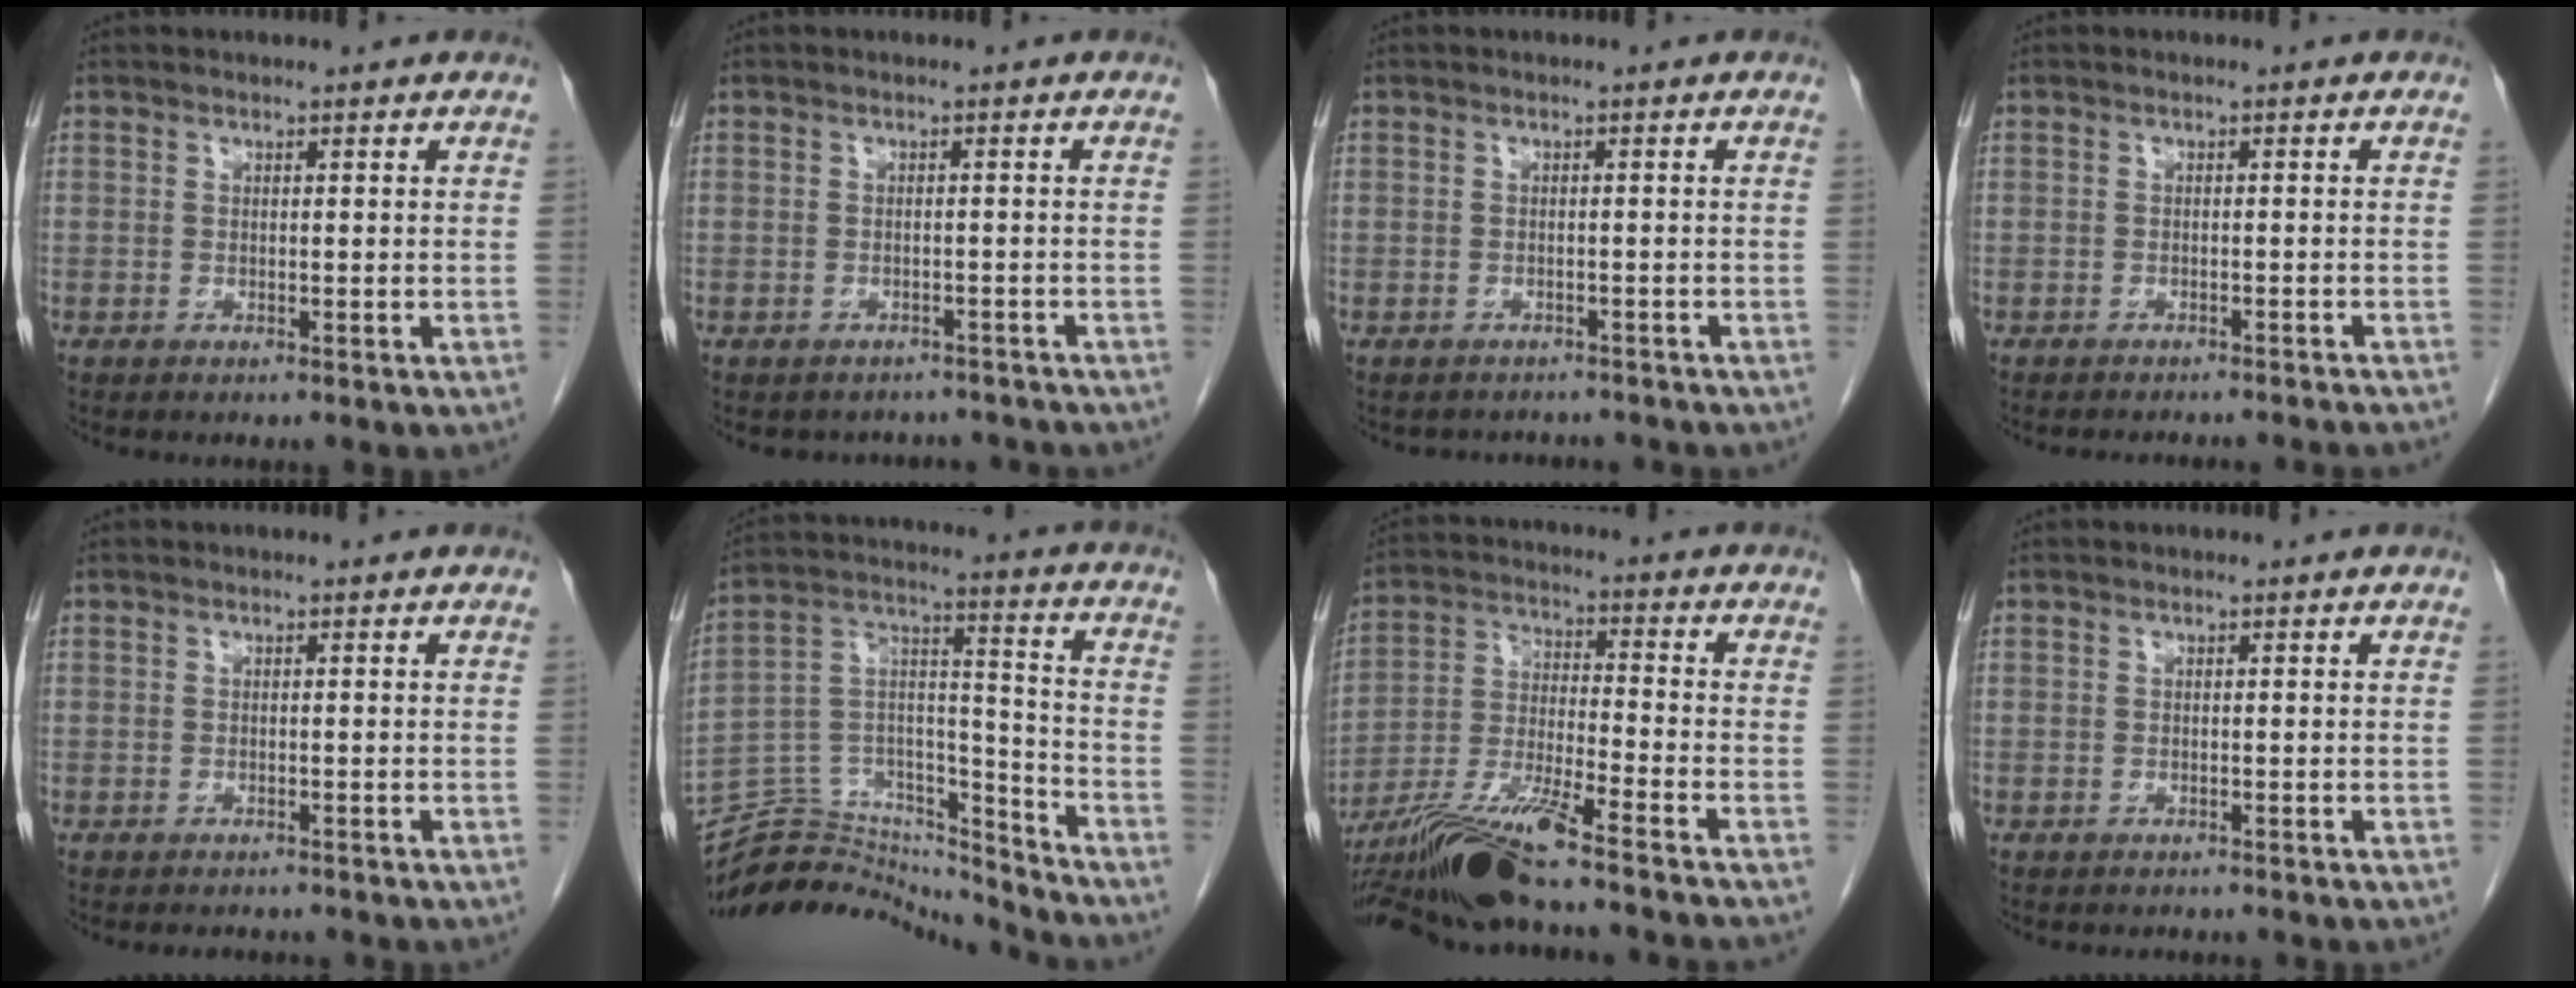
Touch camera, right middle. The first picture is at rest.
{"total": 5.4, "force": [-4.9, 2.1, 0.1], "torque": [0.000, 0.011, -0.052]}
{"total": 4.2, "force": [-3.9, 1.5, 0.2], "torque": [-0.004, 0.004, -0.045]}
{"total": 8.3, "force": [-7.9, 0.5, 2.6], "torque": [-0.026, -0.008, -0.085]}
{"total": 2.0, "force": [-1.9, 0.5, 0.4], "torque": [-0.008, -0.007, -0.021]}
{"total": 18.5, "force": [-17.9, 4.0, 2.1], "torque": [-0.039, 0.068, -0.288]}
{"total": 14.3, "force": [-11.8, -1.0, 8.1], "torque": [-0.161, -0.021, -0.214]}
{"total": 1.3, "force": [-1.2, 0.2, 0.3], "torque": [-0.014, -0.006, -0.015]}